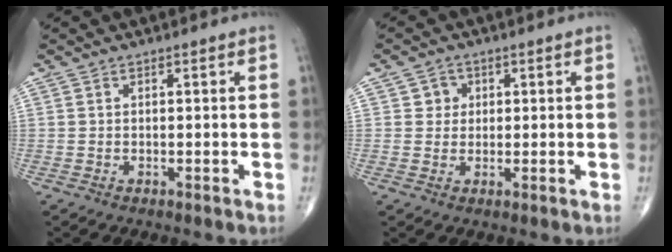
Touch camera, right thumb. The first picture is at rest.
{"total": 2.8, "force": [0.7, 2.7, 0.6], "torque": [0.010, 0.001, 0.005]}